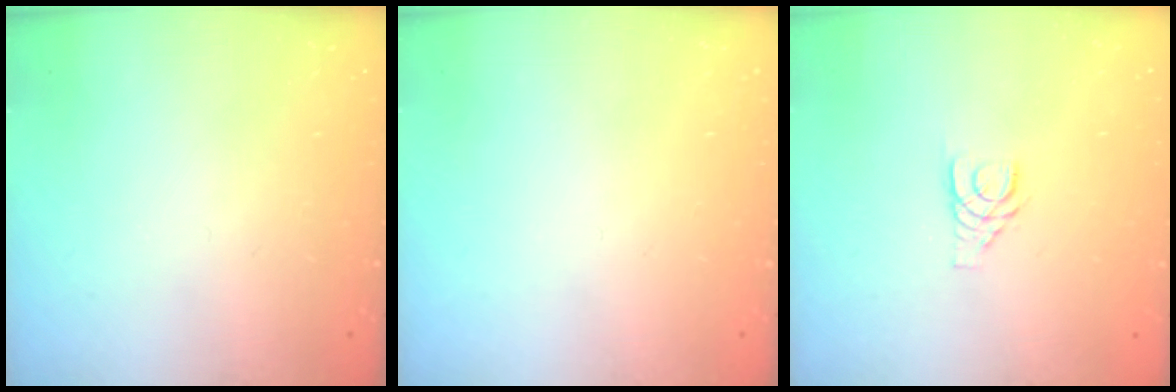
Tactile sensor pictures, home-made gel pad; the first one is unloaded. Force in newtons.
{"total": 0.0}
{"total": 3.8, "press": 3.8, "slide": 0.4}